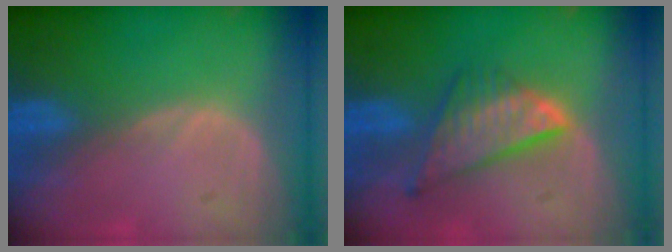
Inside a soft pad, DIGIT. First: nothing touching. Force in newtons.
{"total": 8.3, "press": 7.1, "slide": 4.2}